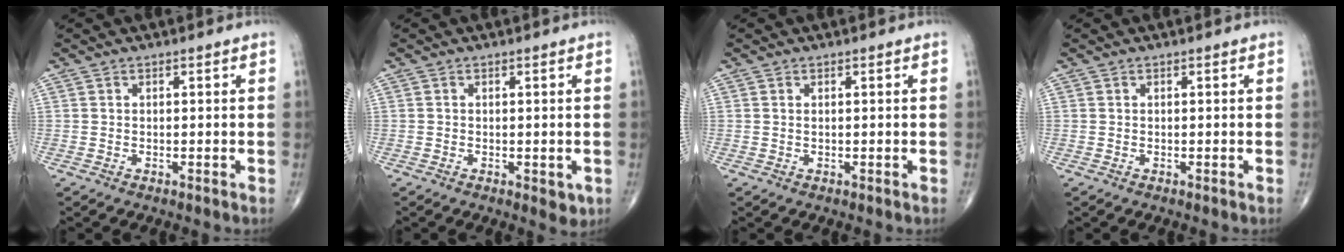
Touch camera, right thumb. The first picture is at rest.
{"total": 2.7, "force": [-0.7, 1.5, 2.1], "torque": [-0.016, -0.003, -0.007]}
{"total": 0.0}
{"total": 0.0}